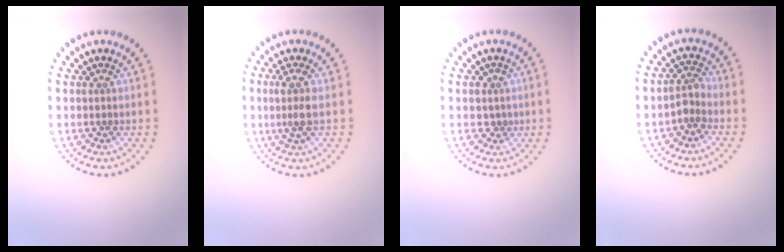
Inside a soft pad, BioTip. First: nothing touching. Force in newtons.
{"total": 2.0, "press": 1.8, "slide": 1.0}
{"total": 1.2, "press": 1.0, "slide": 0.7}
{"total": 1.8, "press": 1.4, "slide": 1.1}